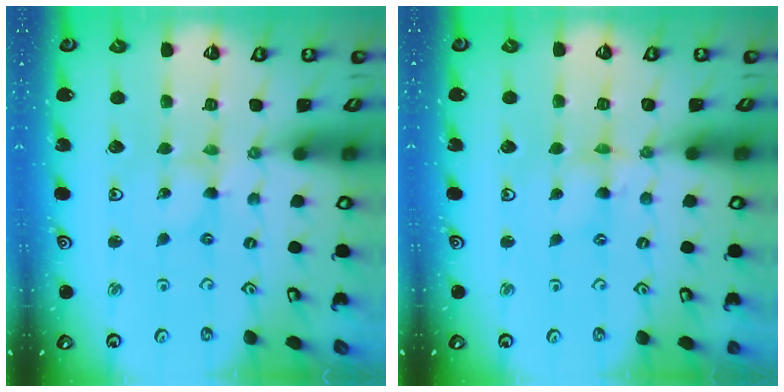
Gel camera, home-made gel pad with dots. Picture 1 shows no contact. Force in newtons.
{"total": 1.7, "press": 1.7, "slide": 0.2}